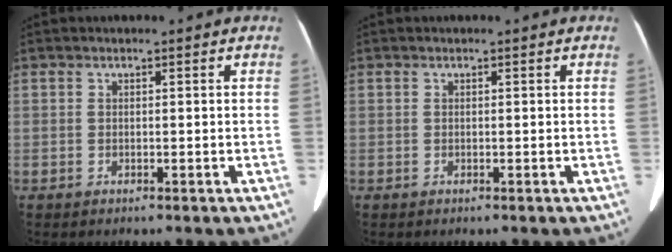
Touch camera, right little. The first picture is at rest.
{"total": 0.0}